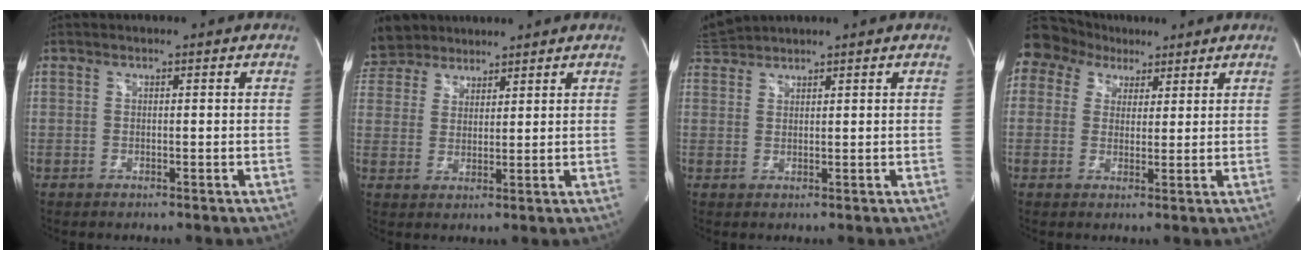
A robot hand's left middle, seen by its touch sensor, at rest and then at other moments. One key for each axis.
{"total": 8.2, "fx": 7.2, "fy": 3.7, "fz": 1.3, "tx": -0.028, "ty": 0.024, "tz": 0.139}
{"total": 3.0, "fx": 2.9, "fy": -0.2, "fz": -0.3, "tx": -0.008, "ty": 0.018, "tz": 0.066}
{"total": 11.1, "fx": 7.2, "fy": 8.0, "fz": 2.6, "tx": -0.079, "ty": 0.052, "tz": 0.132}